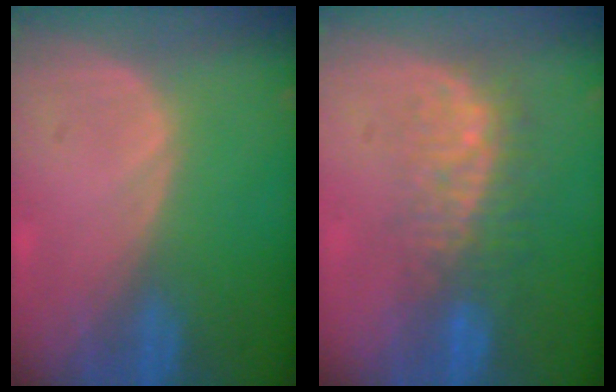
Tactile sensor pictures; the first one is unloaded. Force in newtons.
{"total": 8.3, "press": 7.4, "slide": 3.7}